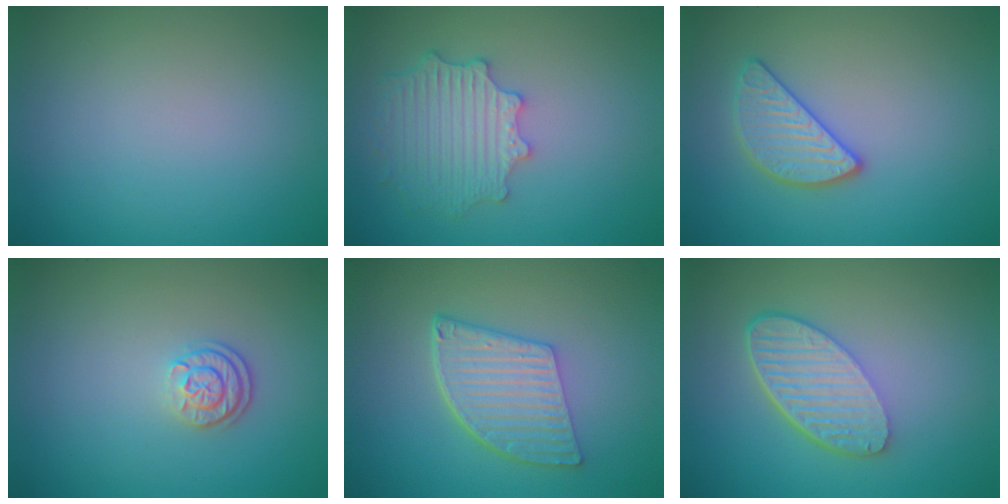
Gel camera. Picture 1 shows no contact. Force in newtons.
{"total": 4.5, "press": 3.8, "slide": 2.4}
{"total": 2.7, "press": 2.7, "slide": 0.1}
{"total": 2.2, "press": 1.8, "slide": 1.3}
{"total": 5.7, "press": 4.2, "slide": 3.8}
{"total": 5.6, "press": 4.0, "slide": 3.9}